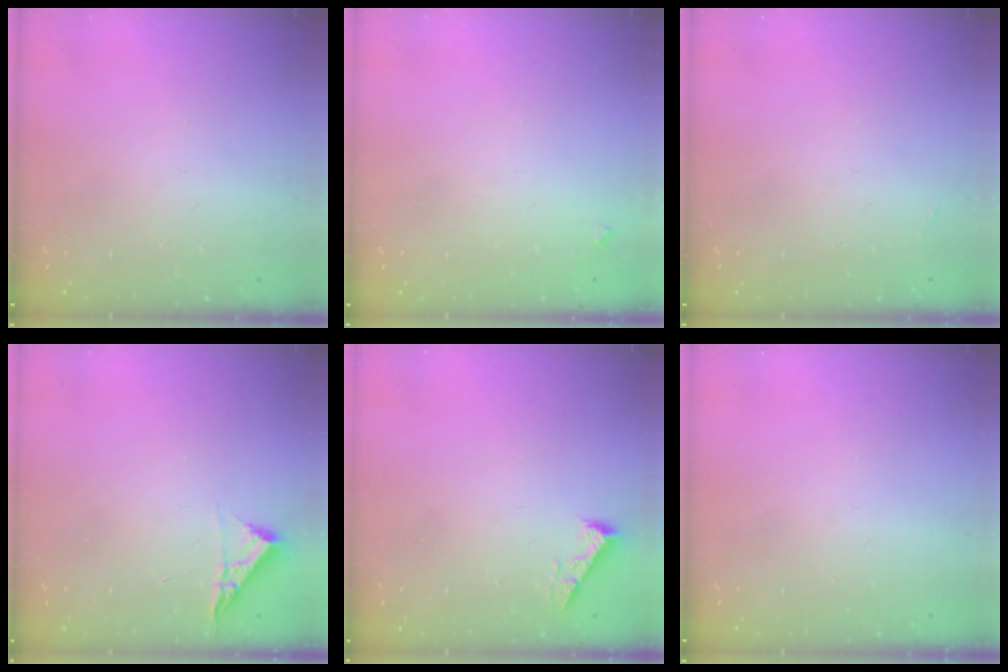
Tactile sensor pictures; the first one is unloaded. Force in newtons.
{"total": 3.6, "press": 3.6, "slide": 0.2}
{"total": 1.9, "press": 1.9, "slide": 0.3}
{"total": 5.1, "press": 5.0, "slide": 0.7}
{"total": 2.5, "press": 2.5, "slide": 0.3}
{"total": 0.0}